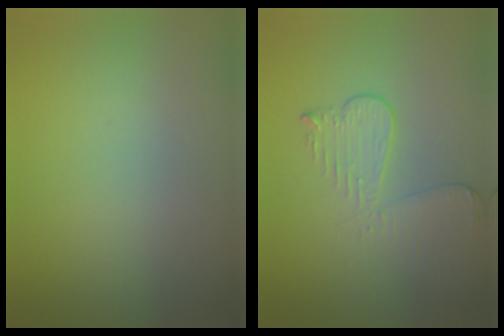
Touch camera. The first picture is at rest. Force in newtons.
{"total": 3.3, "press": 3.0, "slide": 1.5}